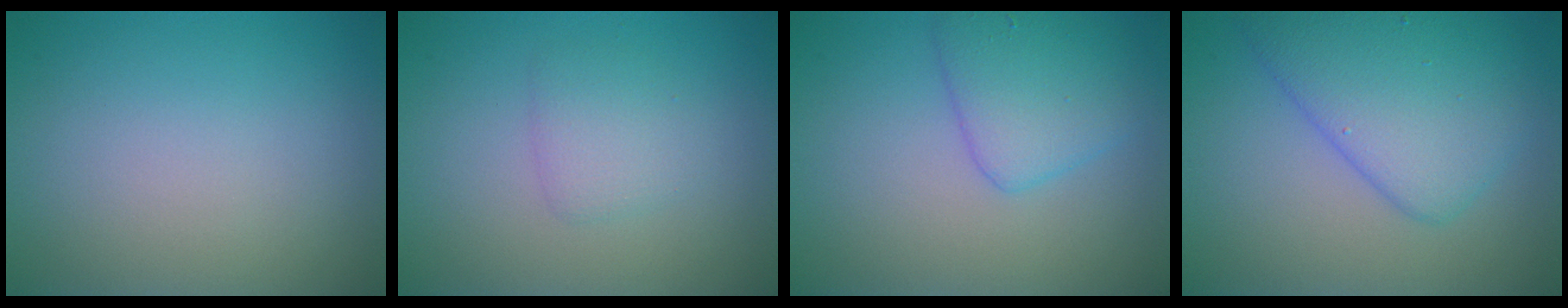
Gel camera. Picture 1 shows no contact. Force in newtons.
{"total": 1.9, "press": 1.9, "slide": 0.0}
{"total": 3.6, "press": 3.5, "slide": 0.3}
{"total": 6.1, "press": 6.1, "slide": 0.1}